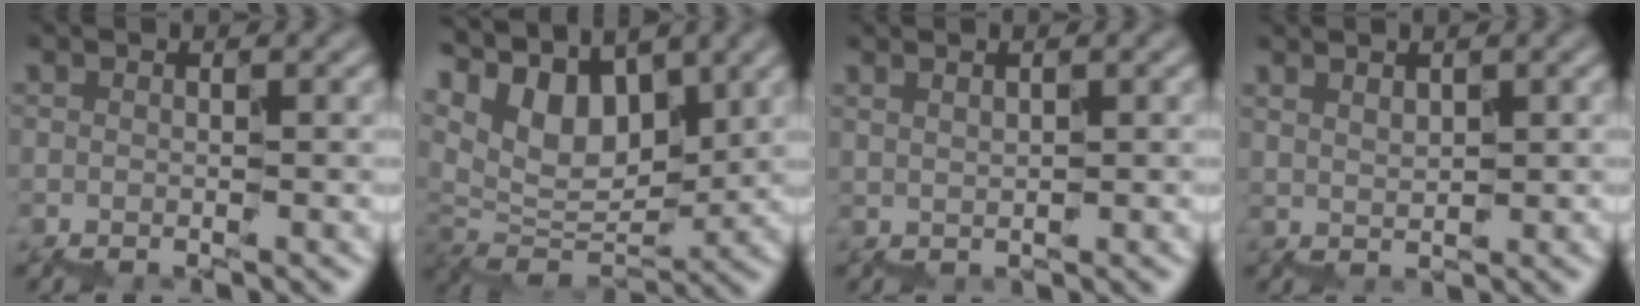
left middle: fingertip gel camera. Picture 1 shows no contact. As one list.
[{"total": 7.1, "force": [4.8, 3.6, 3.8], "torque": [-0.085, 0.012, 0.081]}, {"total": 0.9, "force": [0.9, 0.2, -0.3], "torque": [0.006, 0.004, 0.017]}, {"total": 1.5, "force": [1.4, 0.1, -0.6], "torque": [0.007, 0.000, 0.030]}]